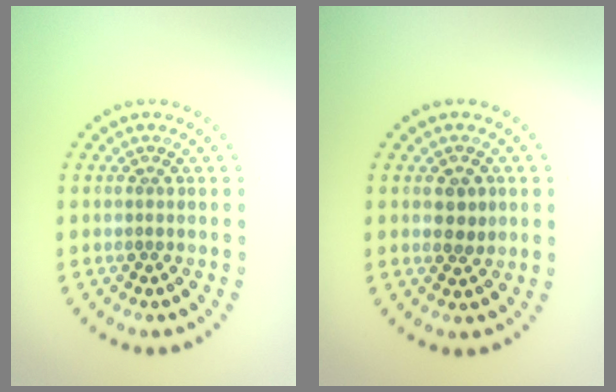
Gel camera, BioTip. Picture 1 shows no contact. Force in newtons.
{"total": 2.0, "press": 2.0, "slide": 0.2}